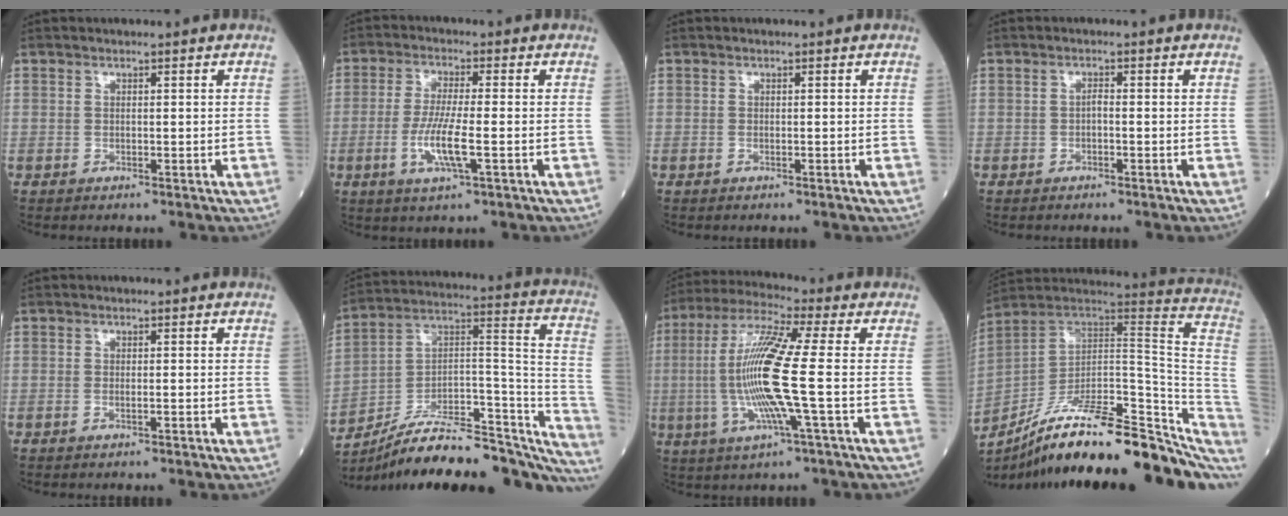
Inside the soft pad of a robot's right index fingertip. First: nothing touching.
{"total": 7.0, "force": [-1.9, 0.3, 6.7], "torque": [-0.136, -0.011, -0.039]}
{"total": 0.0}
{"total": 0.8, "force": [-0.3, 0.2, 0.7], "torque": [-0.011, 0.003, -0.009]}
{"total": 0.6, "force": [-0.4, 0.0, 0.5], "torque": [-0.013, -0.001, -0.006]}
{"total": 28.2, "force": [-23.5, 7.2, 13.8], "torque": [-0.151, 0.037, -0.346]}
{"total": 14.0, "force": [-1.5, -0.5, 13.9], "torque": [-0.287, -0.001, -0.041]}
{"total": 26.0, "force": [-18.3, 6.6, 17.2], "torque": [-0.188, 0.028, -0.279]}